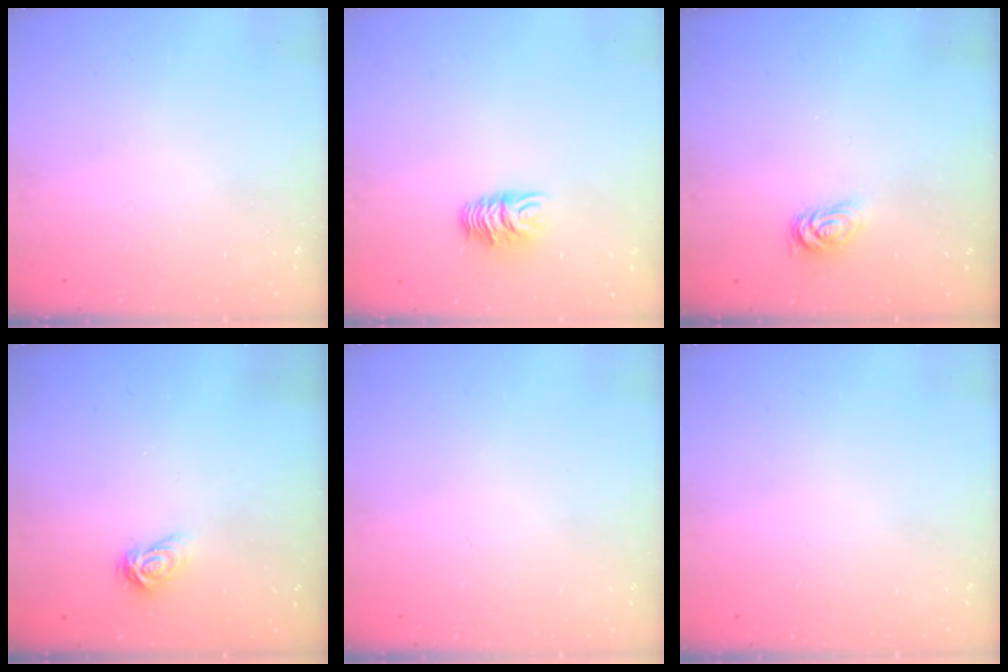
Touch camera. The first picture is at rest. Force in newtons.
{"total": 7.0, "press": 6.9, "slide": 0.5}
{"total": 2.8, "press": 2.8, "slide": 0.4}
{"total": 3.3, "press": 3.3, "slide": 0.3}
{"total": 0.0}
{"total": 0.0}